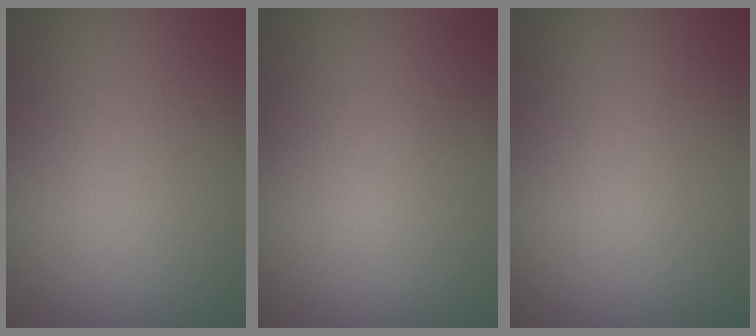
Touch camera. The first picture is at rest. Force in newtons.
{"total": 0.0}
{"total": 0.0}